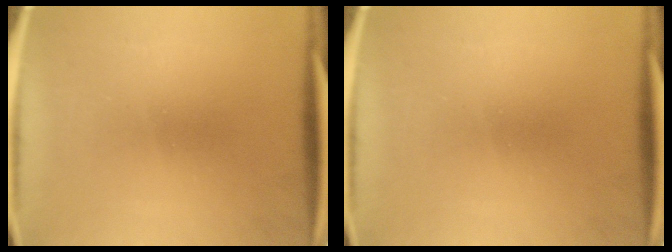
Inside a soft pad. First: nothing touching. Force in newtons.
{"total": 0.0}